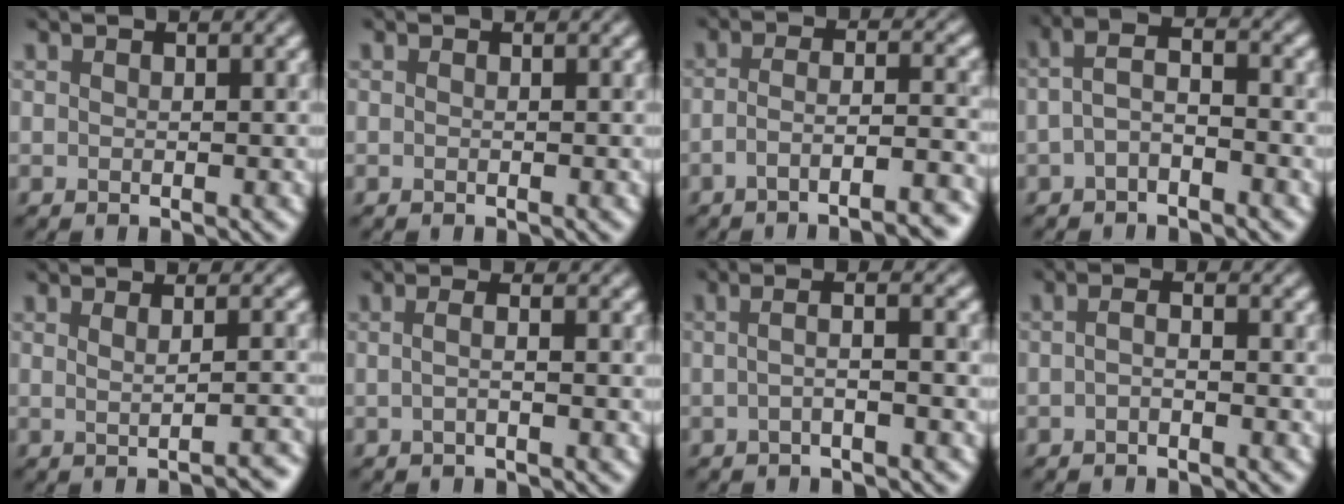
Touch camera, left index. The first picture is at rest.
{"total": 0.0}
{"total": 7.6, "force": [-5.1, 1.4, 5.5], "torque": [-0.065, 0.015, -0.058]}
{"total": 2.0, "force": [-1.1, 0.4, 1.5], "torque": [-0.042, 0.014, -0.015]}
{"total": 3.4, "force": [-0.7, 1.3, 3.1], "torque": [-0.003, 0.015, -0.006]}
{"total": 1.2, "force": [-0.3, 0.5, 1.1], "torque": [-0.012, -0.005, -0.014]}
{"total": 2.3, "force": [-0.5, 0.5, 2.1], "torque": [-0.027, 0.001, -0.009]}
{"total": 1.0, "force": [-0.9, -0.1, 0.4], "torque": [-0.016, -0.002, -0.009]}